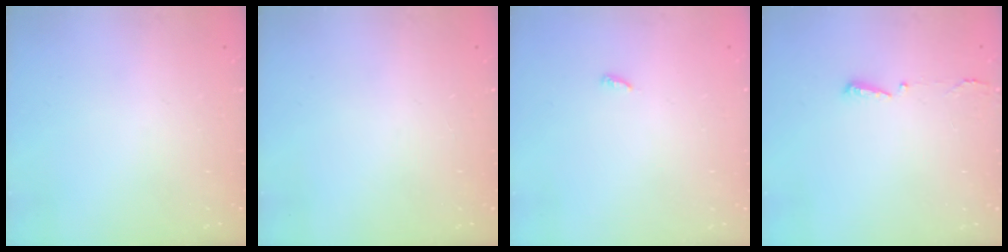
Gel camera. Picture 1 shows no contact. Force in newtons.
{"total": 0.0}
{"total": 2.5, "press": 2.5, "slide": 0.2}
{"total": 2.9, "press": 2.8, "slide": 0.6}